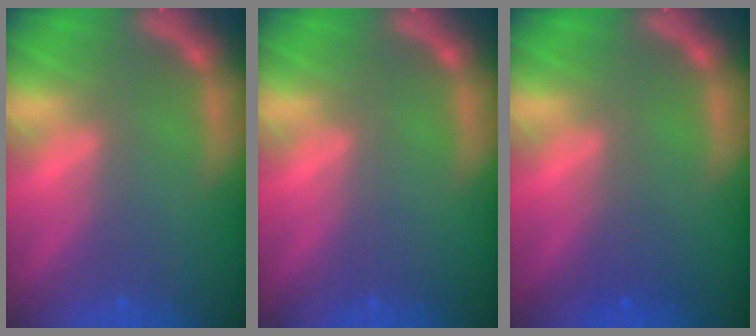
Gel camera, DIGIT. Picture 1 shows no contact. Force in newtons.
{"total": 0.0}
{"total": 1.5}